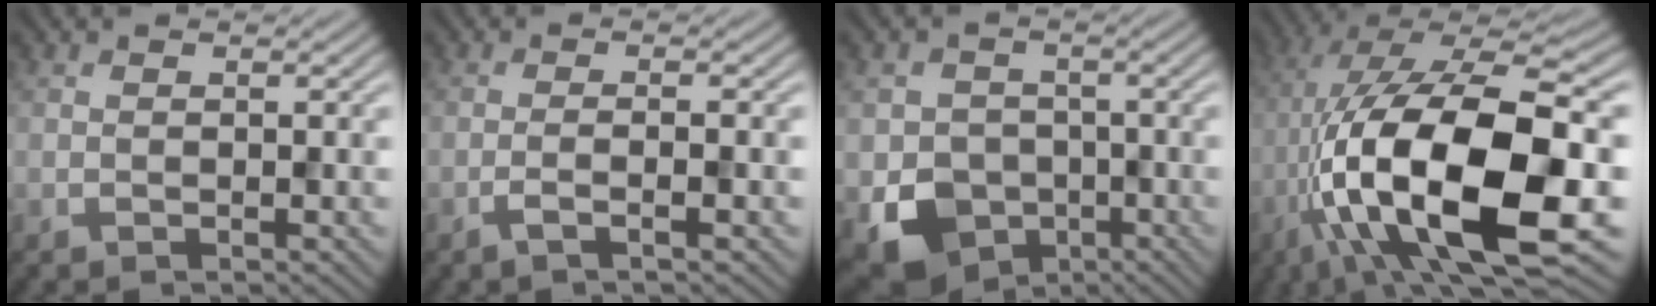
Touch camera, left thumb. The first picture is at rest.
{"total": 2.2, "force": [-0.9, 0.3, 2.0], "torque": [-0.031, 0.010, -0.026]}
{"total": 8.9, "force": [-3.3, 7.5, 3.3], "torque": [-0.063, -0.034, -0.077]}
{"total": 20.5, "force": [-4.5, 7.4, 18.6], "torque": [-0.347, -0.007, -0.069]}